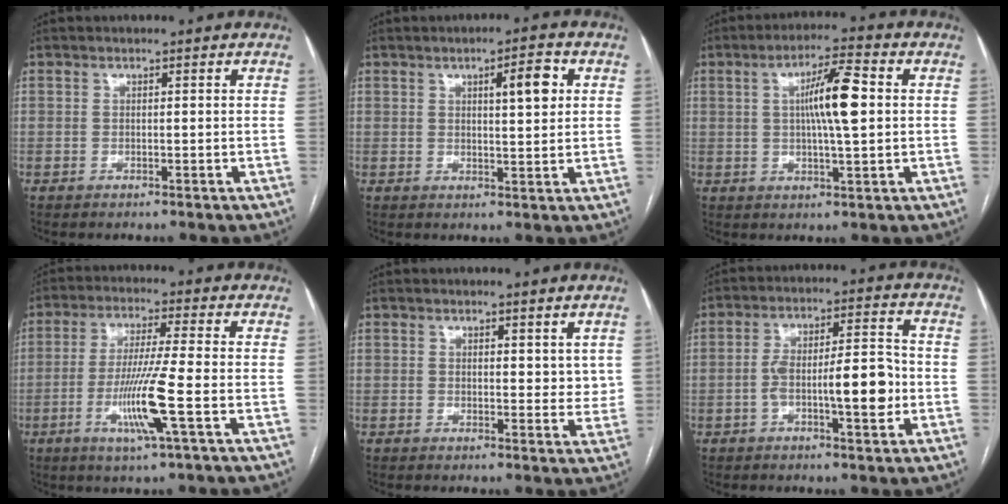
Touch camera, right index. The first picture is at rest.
{"total": 5.2, "force": [1.7, 1.0, 4.8], "torque": [-0.072, 0.004, 0.026]}
{"total": 8.6, "force": [1.1, 0.8, 8.5], "torque": [-0.148, 0.009, 0.016]}
{"total": 9.9, "force": [-3.0, -1.0, 9.3], "torque": [-0.185, -0.016, -0.057]}
{"total": 3.2, "force": [1.6, 1.8, 2.0], "torque": [-0.013, -0.009, 0.020]}
{"total": 10.3, "force": [-2.3, 2.3, 9.8], "torque": [-0.163, 0.021, -0.034]}